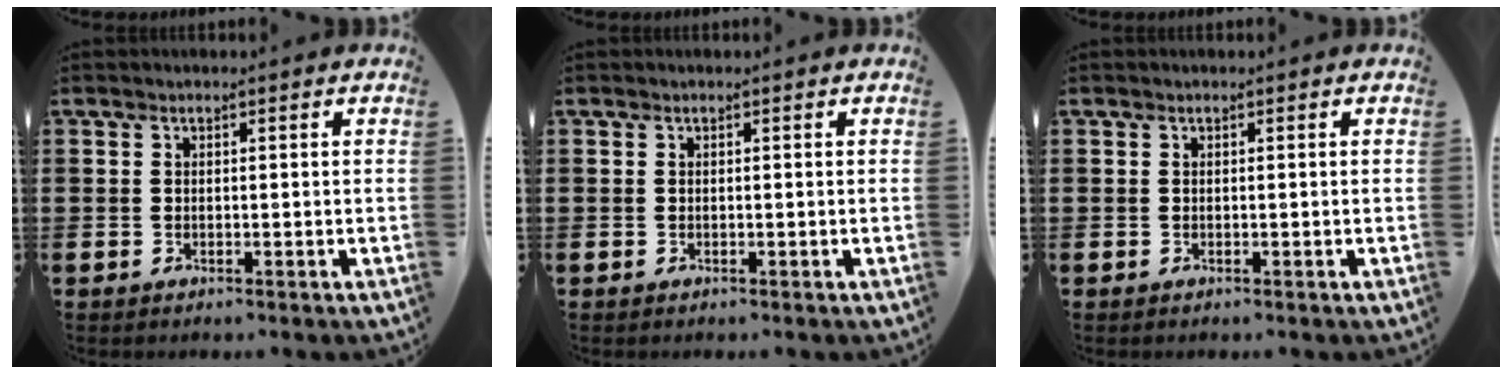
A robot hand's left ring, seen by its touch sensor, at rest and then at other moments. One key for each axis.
{"total": 0.0}
{"total": 0.0}